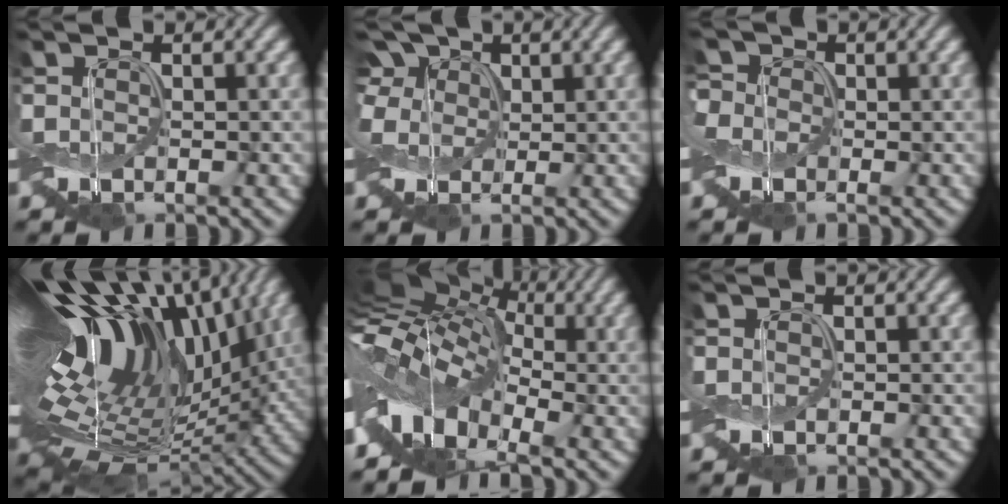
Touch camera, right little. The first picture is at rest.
{"total": 3.5, "force": [1.7, 2.7, 1.5], "torque": [-0.051, 0.017, 0.021]}
{"total": 4.1, "force": [1.5, 3.4, 1.8], "torque": [-0.057, 0.023, 0.000]}
{"total": 18.1, "force": [4.6, 9.3, 14.9], "torque": [-0.267, 0.019, 0.077]}
{"total": 13.0, "force": [-1.1, 8.0, 10.1], "torque": [-0.179, 0.001, -0.023]}
{"total": 0.0}